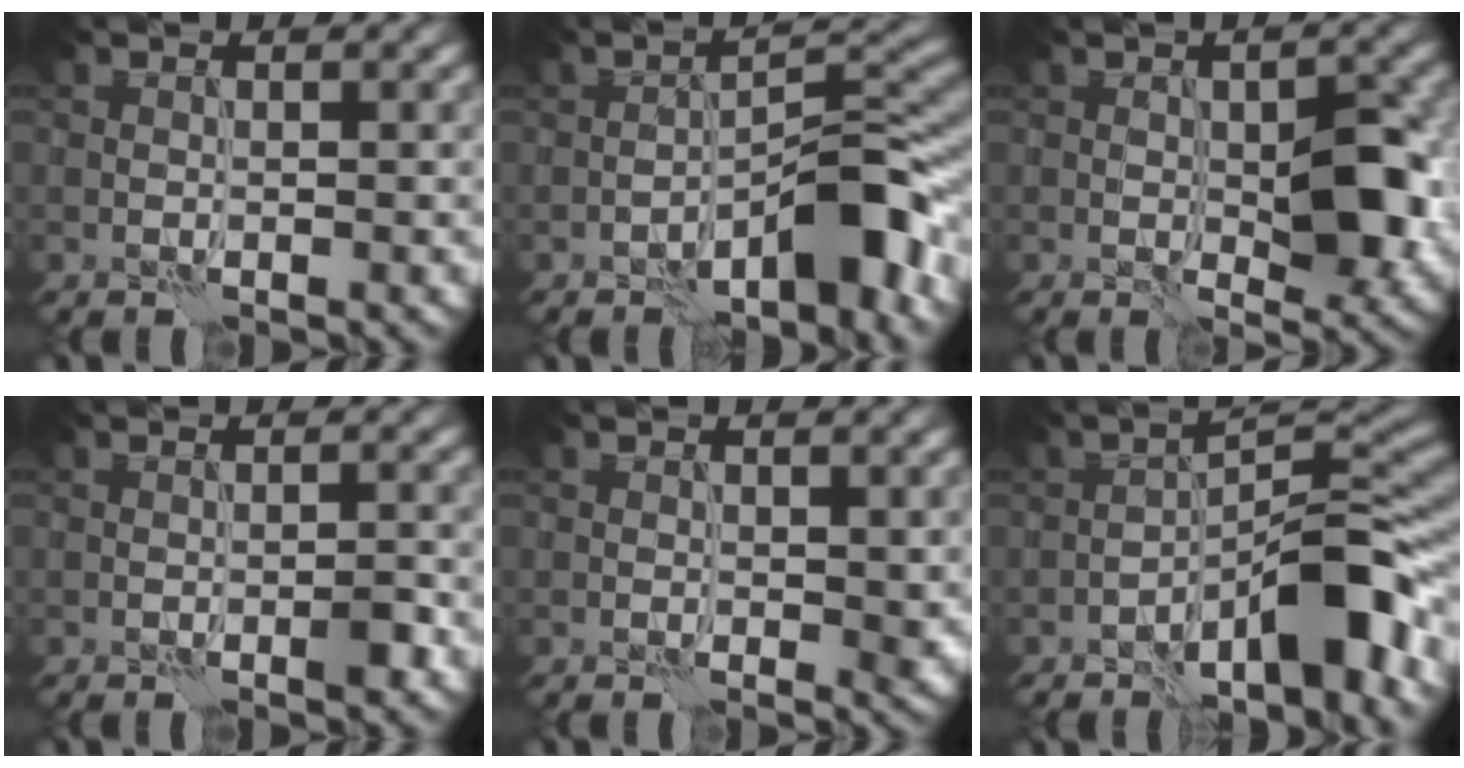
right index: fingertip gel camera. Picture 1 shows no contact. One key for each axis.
{"total": 7.9, "fx": -4.8, "fy": 2.6, "fz": 5.7, "tx": -0.068, "ty": 0.026, "tz": -0.082}
{"total": 5.9, "fx": -0.7, "fy": 3.0, "fz": 5.0, "tx": -0.075, "ty": -0.001, "tz": -0.006}
{"total": 1.3, "fx": -0.7, "fy": 0.3, "fz": 1.1, "tx": -0.017, "ty": 0.002, "tz": -0.012}
{"total": 1.3, "fx": 0.3, "fy": 0.8, "fz": 1.0, "tx": -0.009, "ty": -0.003, "tz": 0.007}
{"total": 9.3, "fx": -5.1, "fy": 3.0, "fz": 7.2, "tx": -0.092, "ty": 0.030, "tz": -0.092}